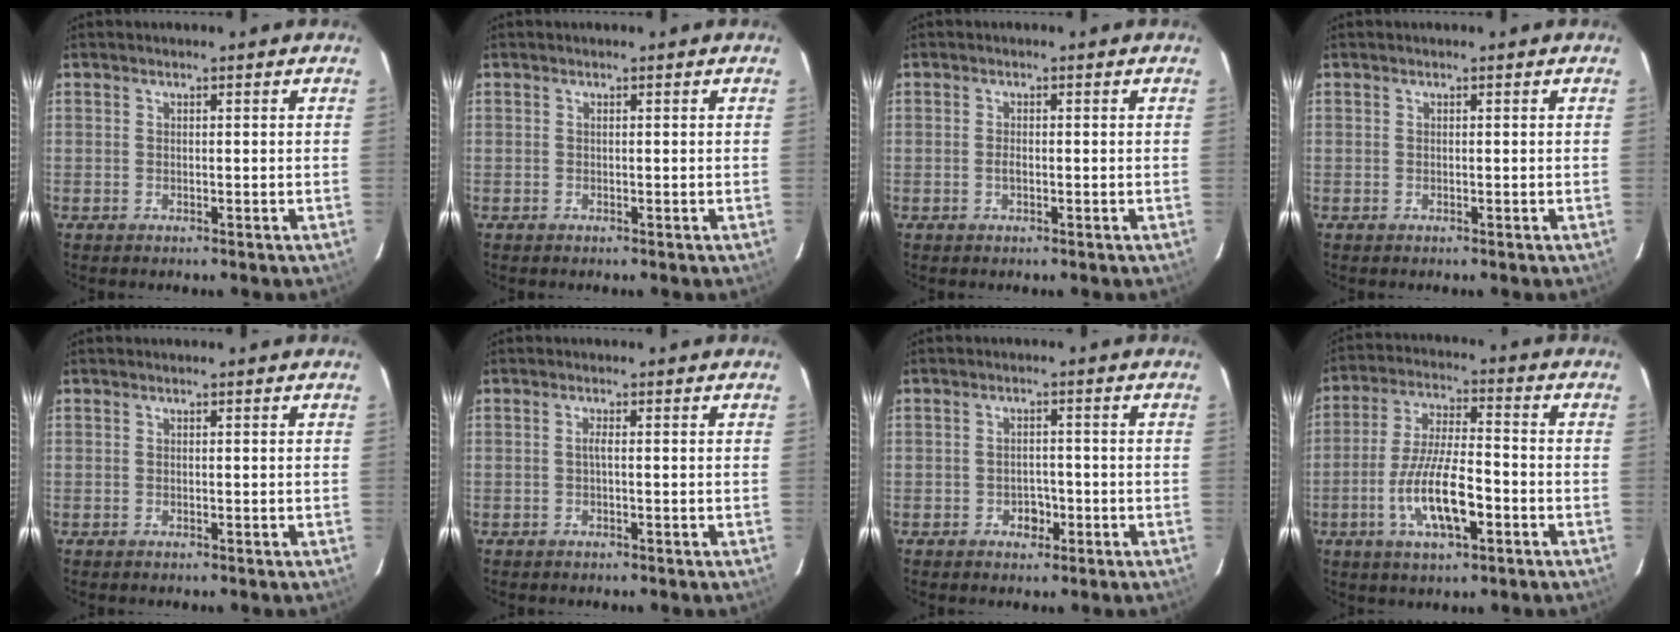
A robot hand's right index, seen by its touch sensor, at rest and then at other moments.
{"total": 0.0}
{"total": 1.0, "force": [-0.3, 0.5, 0.8], "torque": [-0.018, 0.001, -0.006]}
{"total": 0.0}
{"total": 0.0}
{"total": 0.9, "force": [-0.2, -0.1, 0.9], "torque": [-0.015, 0.002, -0.004]}
{"total": 2.9, "force": [-1.2, 2.3, 1.2], "torque": [-0.023, 0.007, -0.011]}
{"total": 12.1, "force": [-4.4, 3.3, 10.8], "torque": [-0.216, -0.006, -0.078]}